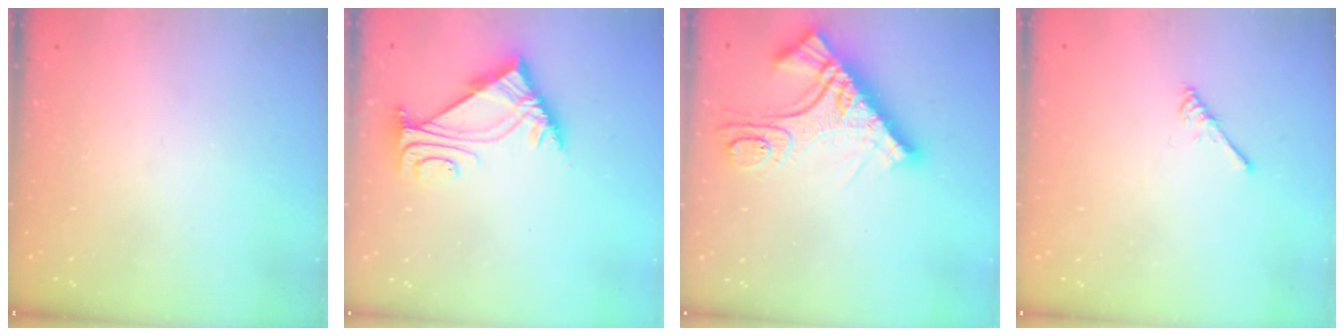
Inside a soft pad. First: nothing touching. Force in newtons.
{"total": 5.5, "press": 5.3, "slide": 1.1}
{"total": 15.9, "press": 15.8, "slide": 1.7}
{"total": 3.0, "press": 2.9, "slide": 0.5}